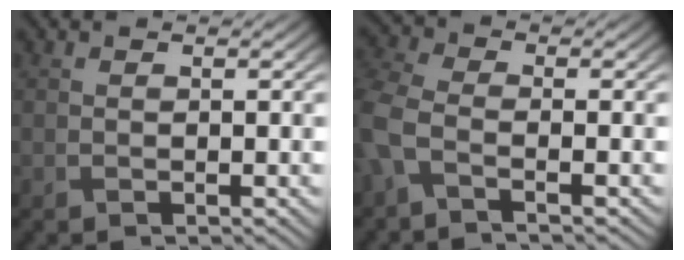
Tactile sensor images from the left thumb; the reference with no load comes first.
{"total": 4.8, "force": [-2.3, 2.4, 3.4], "torque": [-0.098, -0.010, -0.059]}